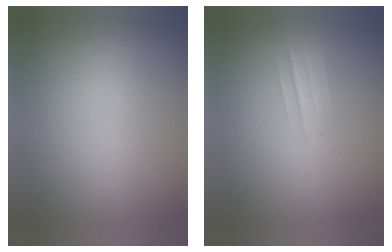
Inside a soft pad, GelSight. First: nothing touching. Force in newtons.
{"total": 1.3}